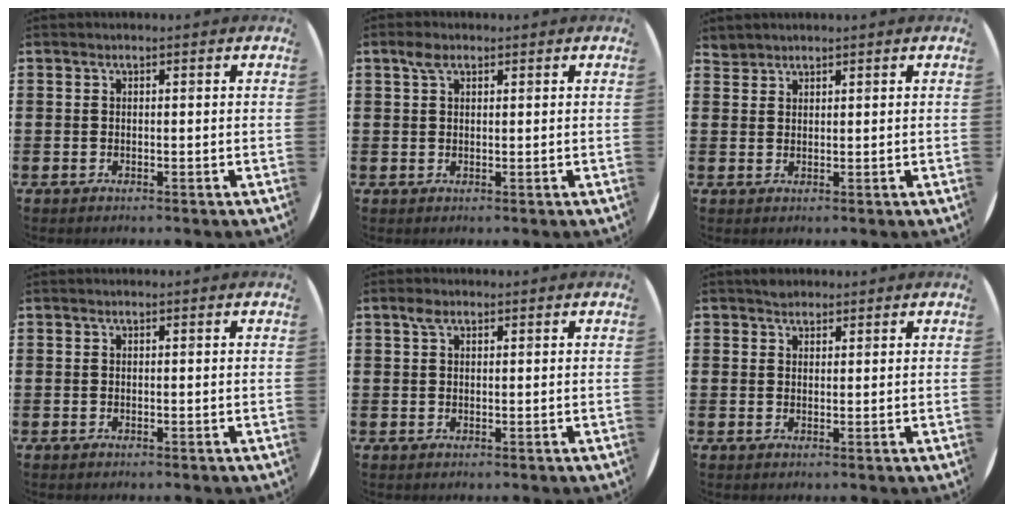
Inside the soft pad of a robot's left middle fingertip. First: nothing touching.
{"total": 2.0, "force": [1.2, 1.1, 1.1], "torque": [-0.018, 0.003, 0.021]}
{"total": 1.6, "force": [1.5, 0.3, -0.3], "torque": [0.001, 0.000, 0.031]}
{"total": 0.0}
{"total": 1.5, "force": [0.9, 0.8, 0.9], "torque": [-0.012, 0.002, 0.014]}
{"total": 1.5, "force": [1.3, 0.6, -0.1], "torque": [-0.002, 0.002, 0.027]}